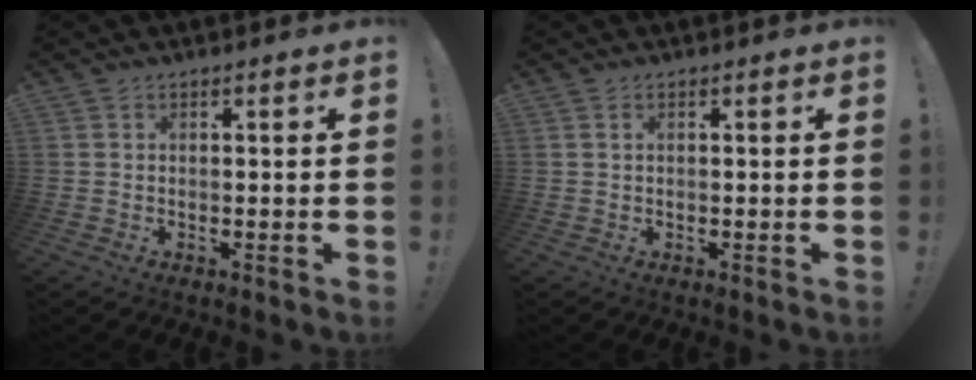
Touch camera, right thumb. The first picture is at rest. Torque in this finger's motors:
{"motor_torque": [-0.30, 0.03, -0.08, 0.08, -0.11]}